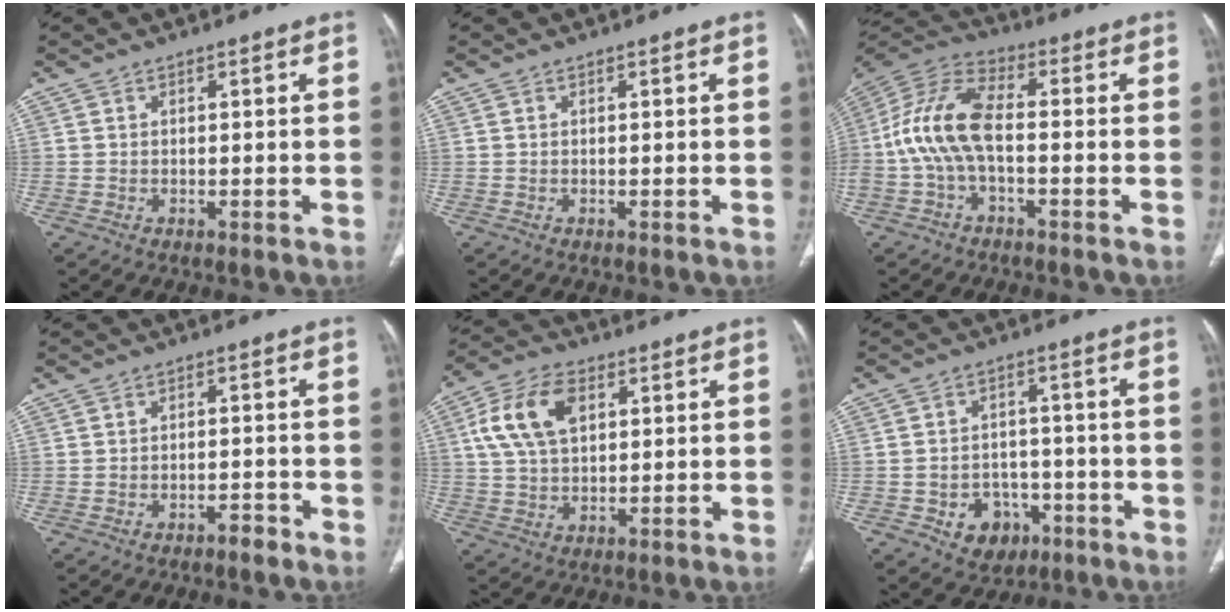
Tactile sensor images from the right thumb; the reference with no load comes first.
{"total": 0.0}
{"total": 13.2, "force": [-1.7, 6.4, 11.4], "torque": [-0.248, 0.036, -0.041]}
{"total": 2.0, "force": [-1.6, 0.6, 0.9], "torque": [-0.015, 0.014, -0.026]}
{"total": 11.6, "force": [3.5, 7.0, 8.5], "torque": [-0.162, 0.009, 0.064]}
{"total": 7.8, "force": [-3.4, 6.3, 3.2], "torque": [-0.019, 0.032, -0.040]}